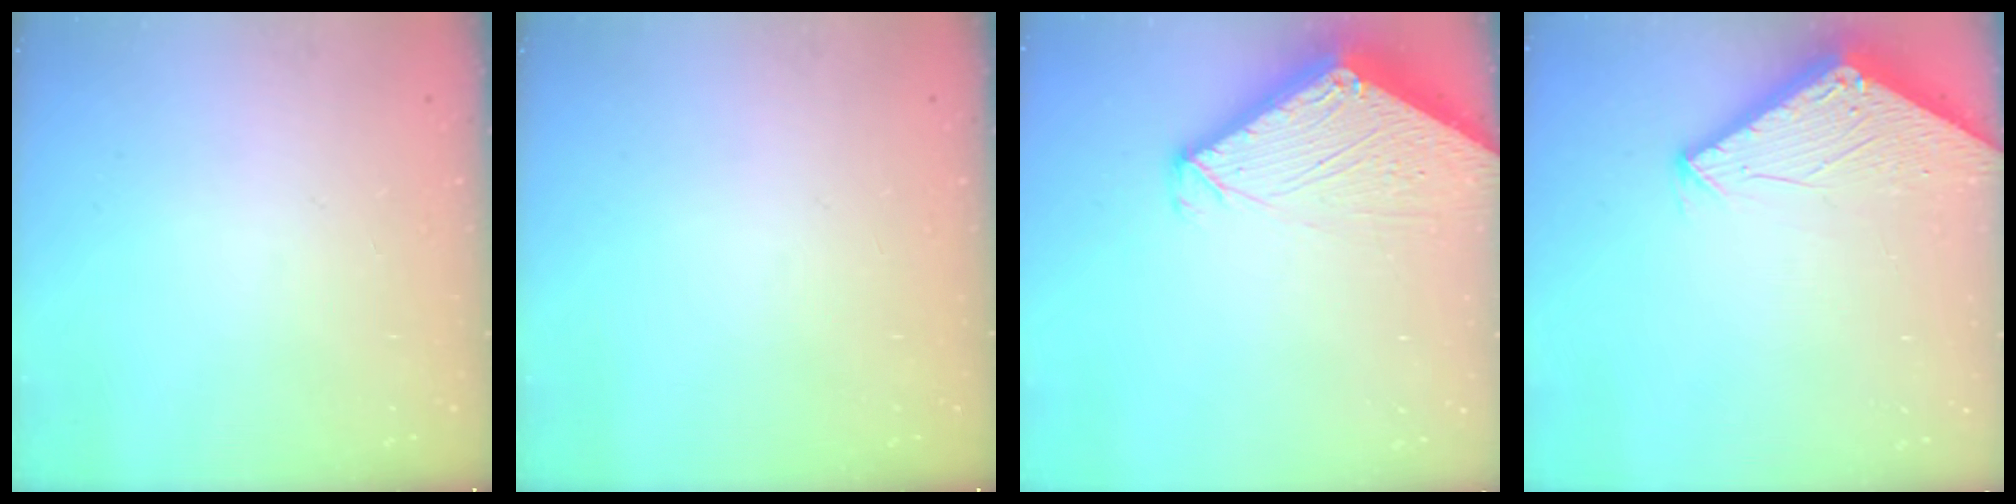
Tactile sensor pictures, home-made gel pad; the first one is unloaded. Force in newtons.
{"total": 0.0}
{"total": 5.3, "press": 5.3, "slide": 0.3}
{"total": 2.9, "press": 2.9, "slide": 0.2}